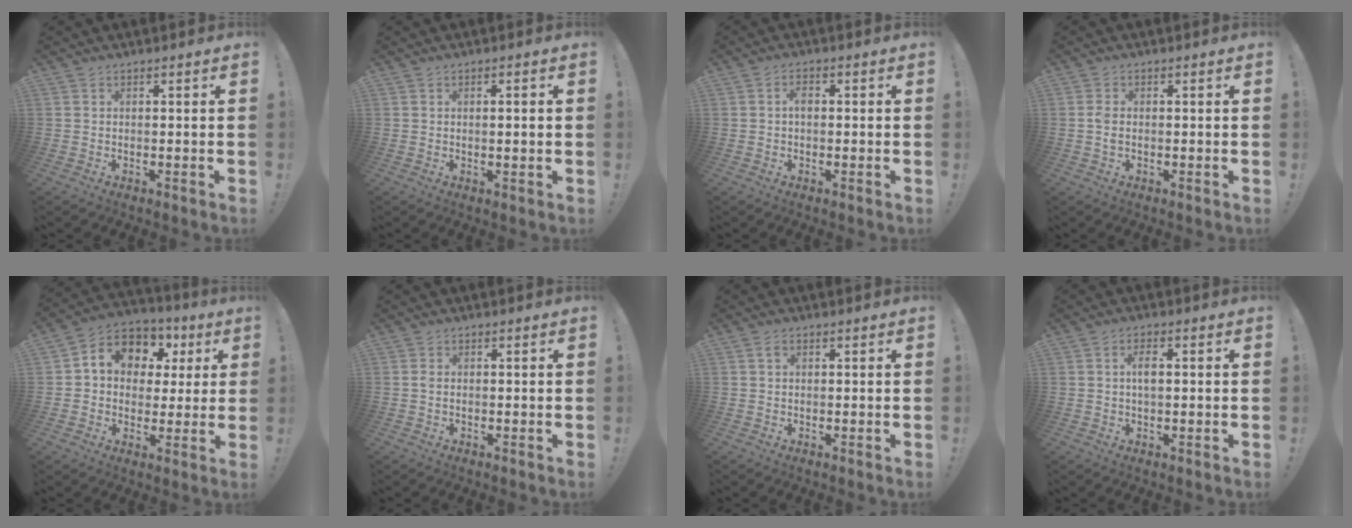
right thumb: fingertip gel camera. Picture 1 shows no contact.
{"total": 2.1, "force": [0.3, 0.0, 2.0], "torque": [-0.035, 0.000, 0.003]}
{"total": 1.9, "force": [-0.3, 1.2, 1.5], "torque": [-0.025, 0.005, -0.007]}
{"total": 2.4, "force": [-0.2, 1.3, 2.0], "torque": [-0.051, 0.008, -0.004]}
{"total": 10.2, "force": [2.9, 8.5, 4.8], "torque": [-0.075, -0.015, 0.058]}
{"total": 0.8, "force": [0.0, 0.3, 0.7], "torque": [-0.021, 0.006, 0.001]}
{"total": 1.4, "force": [0.6, 0.8, 1.1], "torque": [-0.017, 0.002, 0.008]}
{"total": 3.5, "force": [0.3, 1.4, 3.2], "torque": [-0.050, 0.004, 0.000]}